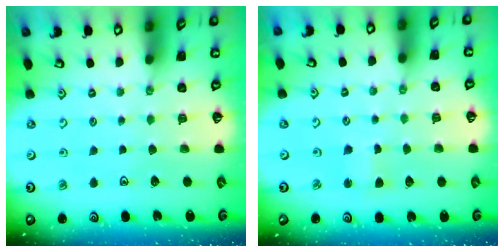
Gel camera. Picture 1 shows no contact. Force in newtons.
{"total": 2.4, "press": 2.4, "slide": 0.3}